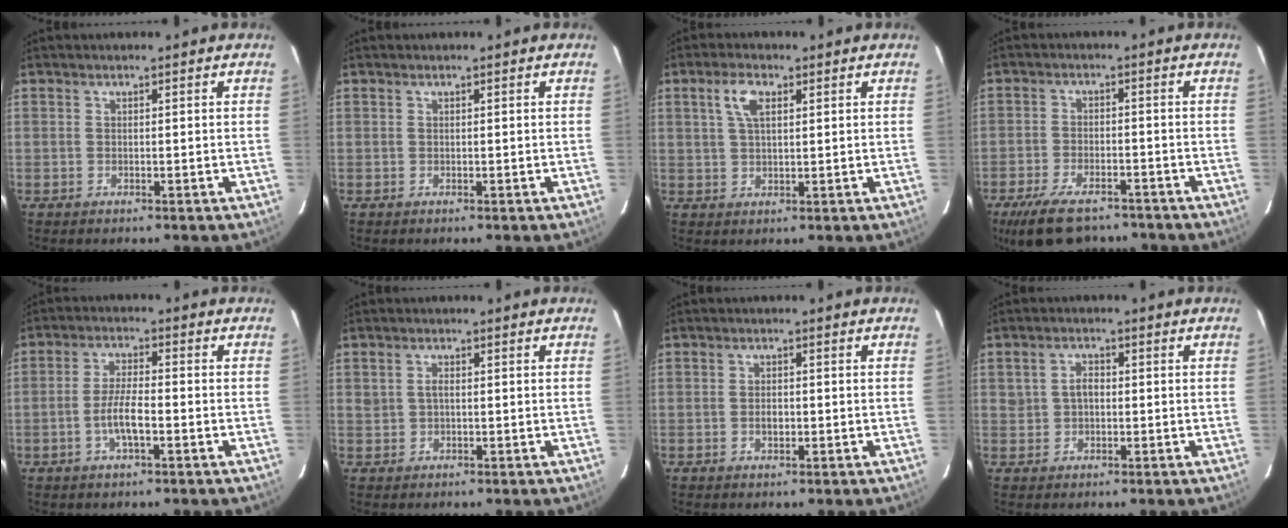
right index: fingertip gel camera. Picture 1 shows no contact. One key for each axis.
{"total": 0.0}
{"total": 4.6, "fx": 1.8, "fy": 2.0, "fz": 3.7, "tx": -0.071, "ty": 0.009, "tz": 0.036}
{"total": 13.1, "fx": -9.9, "fy": 5.7, "fz": 6.6, "tx": -0.151, "ty": -0.016, "tz": -0.158}
{"total": 5.6, "fx": -2.1, "fy": 1.3, "fz": 5.0, "tx": -0.101, "ty": 0.003, "tz": -0.040}
{"total": 1.7, "fx": 0.1, "fy": 1.2, "fz": 1.1, "tx": -0.024, "ty": 0.004, "tz": 0.002}
{"total": 2.0, "fx": -0.5, "fy": 1.2, "fz": 1.5, "tx": -0.027, "ty": 0.003, "tz": -0.009}
{"total": 3.0, "fx": 0.1, "fy": 2.4, "fz": 1.8, "tx": -0.033, "ty": 0.009, "tz": 0.003}